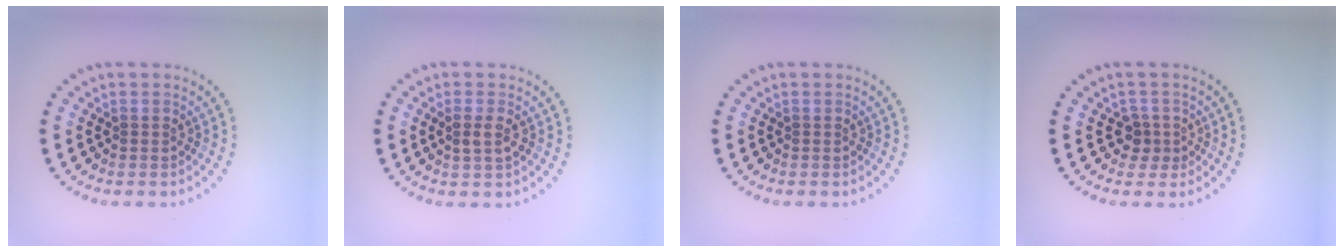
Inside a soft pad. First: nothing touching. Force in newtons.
{"total": 1.5, "press": 1.4, "slide": 0.4}
{"total": 0.0}
{"total": 1.8, "press": 1.4, "slide": 1.1}